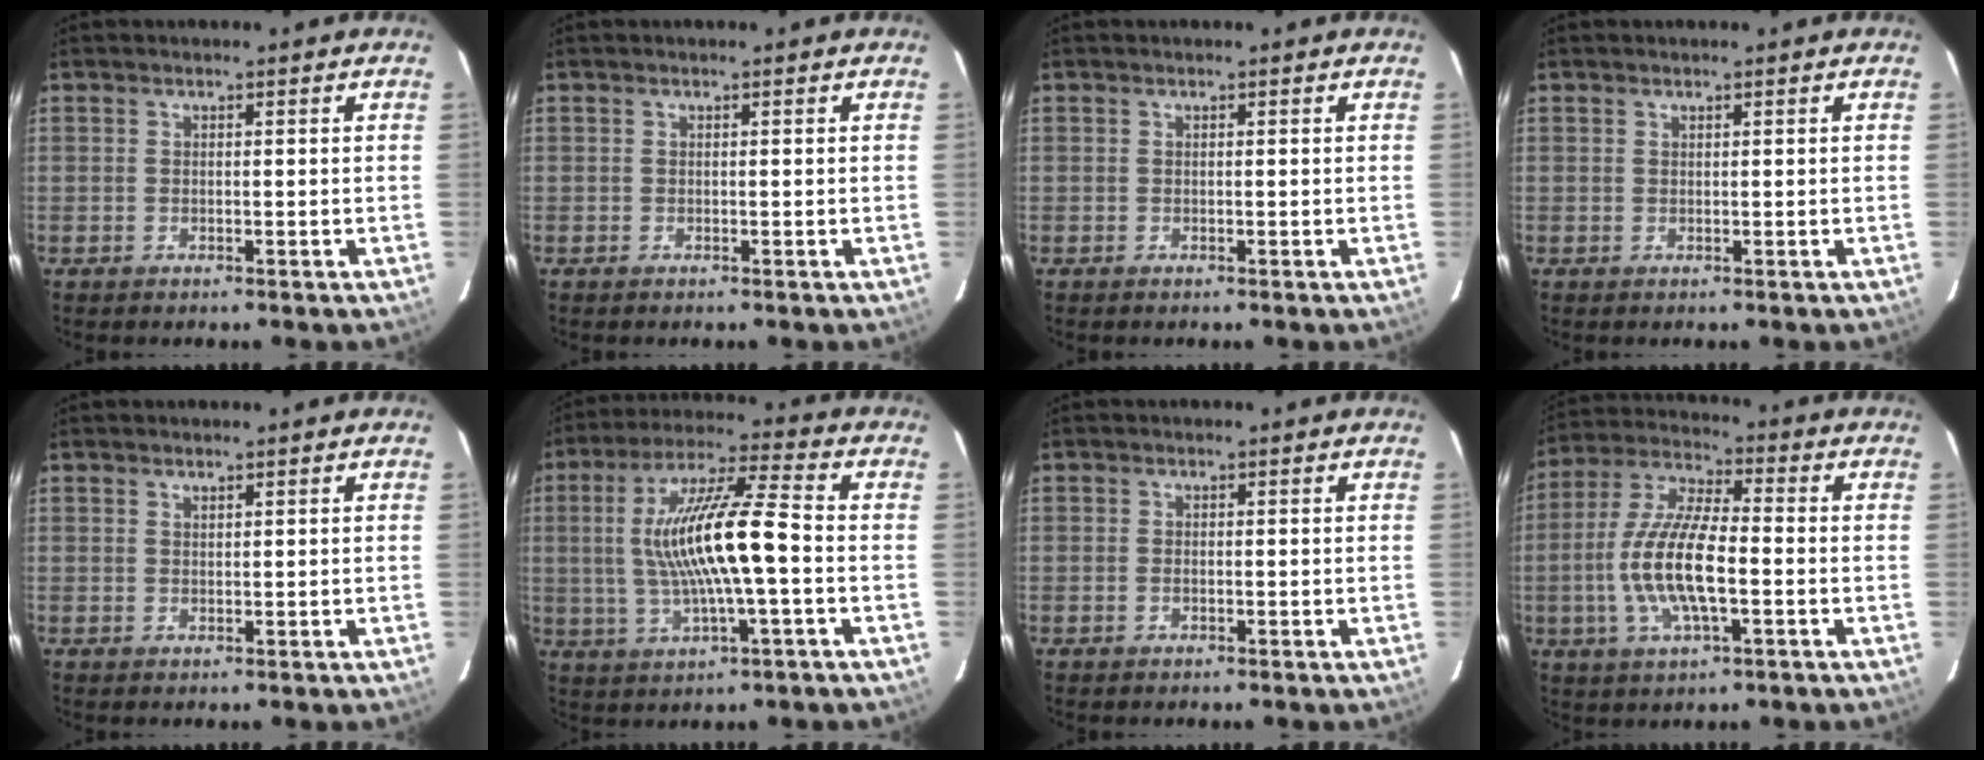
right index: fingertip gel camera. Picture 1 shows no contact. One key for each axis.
{"total": 0.0}
{"total": 0.0}
{"total": 0.0}
{"total": 0.9, "fx": 0.8, "fy": 0.3, "fz": 0.2, "tx": -0.004, "ty": 0.001, "tz": 0.015}
{"total": 15.0, "fx": -0.7, "fy": 1.9, "fz": 14.8, "tx": -0.278, "ty": 0.008, "tz": -0.009}
{"total": 0.8, "fx": -0.3, "fy": 0.5, "fz": 0.5, "tx": -0.011, "ty": 0.000, "tz": -0.005}
{"total": 13.9, "fx": -2.8, "fy": 4.5, "fz": 12.8, "tx": -0.265, "ty": -0.002, "tz": -0.054}